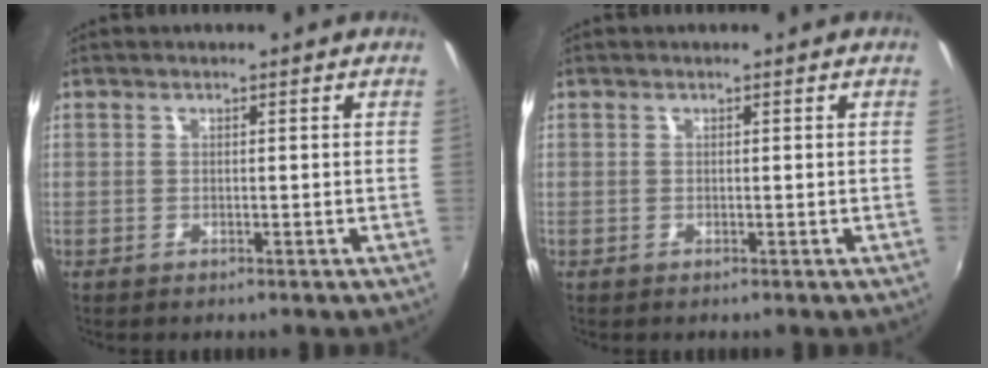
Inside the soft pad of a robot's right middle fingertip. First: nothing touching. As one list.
[{"total": 0.0}]